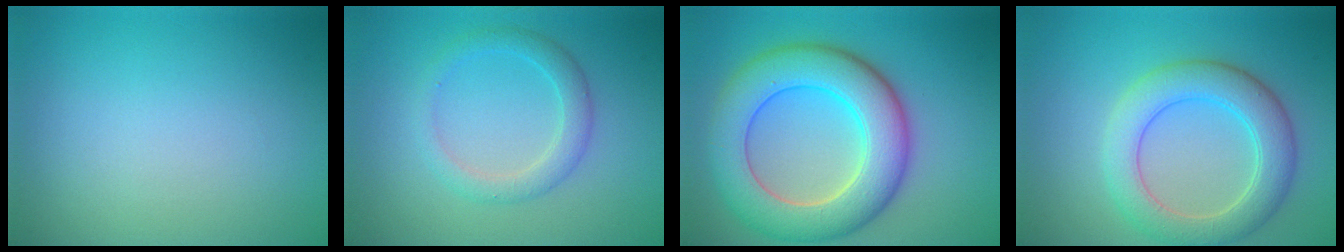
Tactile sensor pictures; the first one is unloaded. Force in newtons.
{"total": 2.6, "press": 2.6, "slide": 0.0}
{"total": 9.4, "press": 9.4, "slide": 0.4}
{"total": 5.6, "press": 5.6, "slide": 0.0}